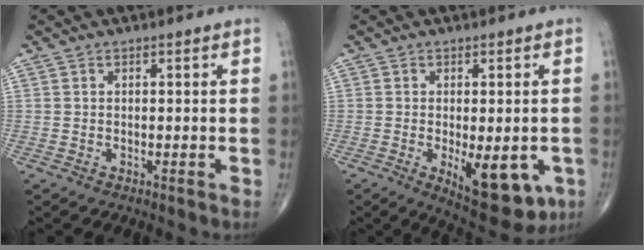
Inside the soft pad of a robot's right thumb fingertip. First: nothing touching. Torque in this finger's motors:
{"motor_torque": [0.92, 1.60, 0.86, -0.23, 0.30]}